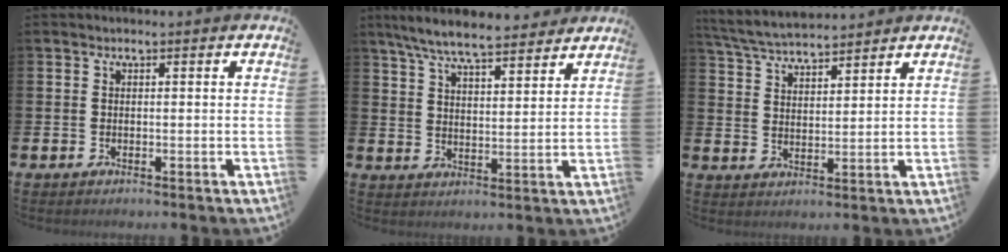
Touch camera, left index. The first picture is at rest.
{"total": 7.7, "force": [7.2, 1.1, 2.5], "torque": [-0.073, -0.033, 0.130]}
{"total": 5.2, "force": [5.0, 0.7, 0.9], "torque": [-0.044, -0.023, 0.092]}